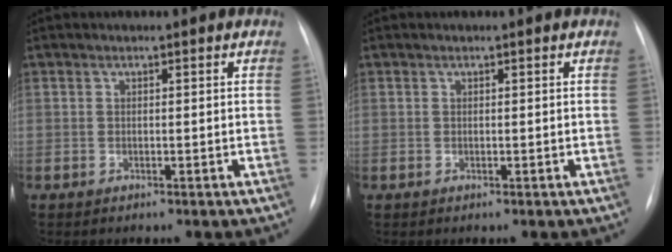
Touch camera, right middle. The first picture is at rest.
{"total": 0.0}